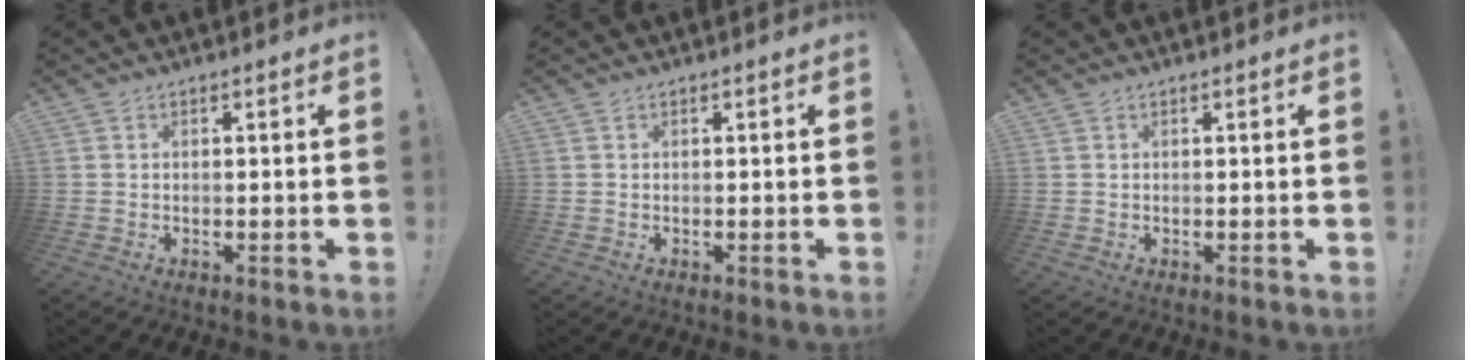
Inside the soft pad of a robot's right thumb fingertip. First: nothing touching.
{"total": 0.0}
{"total": 0.0}